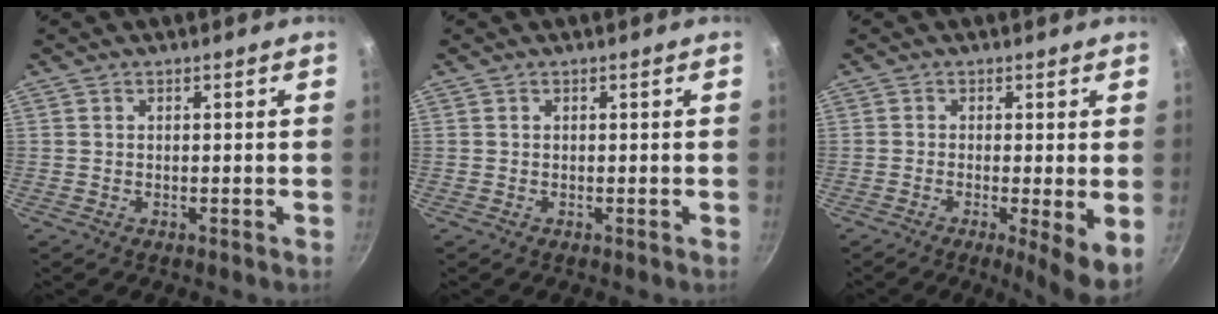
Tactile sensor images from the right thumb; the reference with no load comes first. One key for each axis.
{"total": 0.0}
{"total": 6.9, "fx": -1.2, "fy": 1.1, "fz": 6.7, "tx": -0.096, "ty": -0.012, "tz": -0.018}